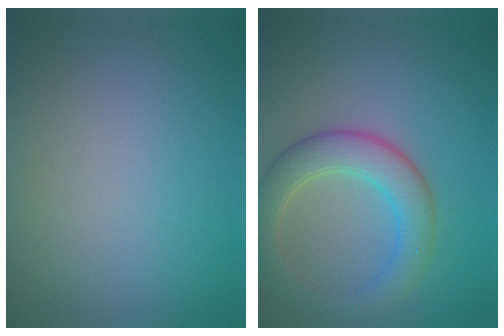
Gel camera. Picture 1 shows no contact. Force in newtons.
{"total": 5.1, "press": 5.1, "slide": 0.4}